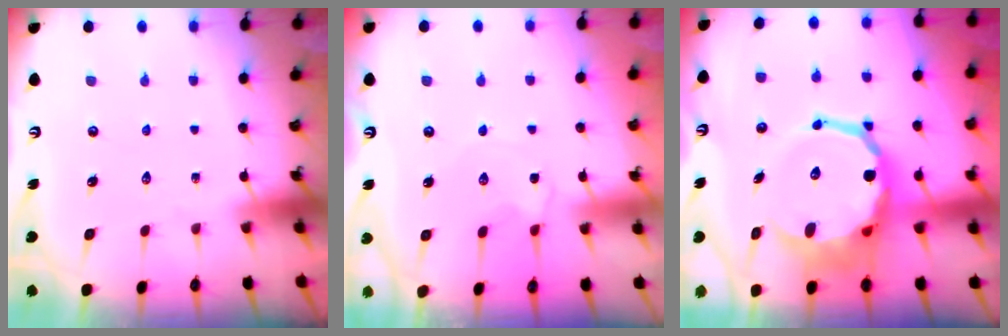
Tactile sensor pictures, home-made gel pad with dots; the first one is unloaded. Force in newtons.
{"total": 3.5, "press": 3.4, "slide": 0.5}
{"total": 15.0, "press": 14.5, "slide": 3.6}